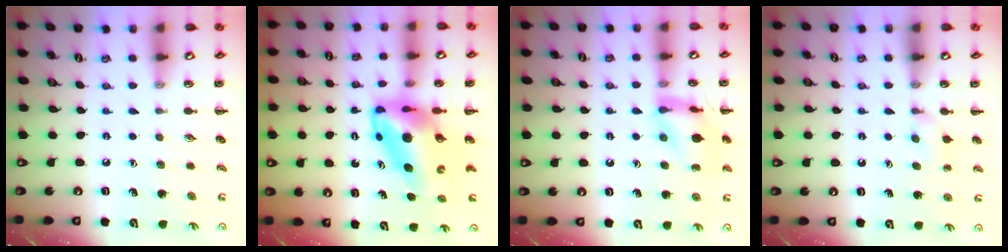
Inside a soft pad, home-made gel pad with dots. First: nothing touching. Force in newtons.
{"total": 8.6, "press": 8.1, "slide": 2.9}
{"total": 13.0, "press": 12.9, "slide": 1.2}
{"total": 5.4, "press": 5.0, "slide": 2.0}